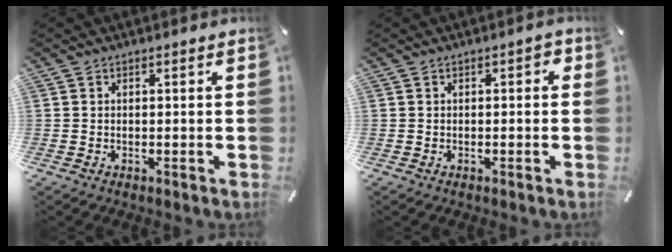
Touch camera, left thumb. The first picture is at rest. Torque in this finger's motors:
{"motor_torque": [0.30, 0.74, 0.08, -0.14, 0.00]}